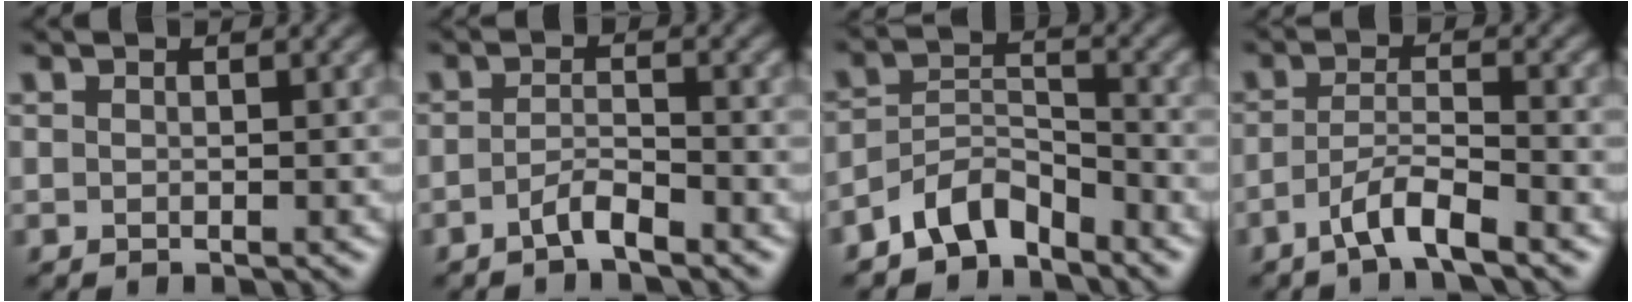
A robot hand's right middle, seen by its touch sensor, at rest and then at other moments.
{"total": 2.0, "force": [-1.4, 0.4, 1.3], "torque": [-0.027, 0.007, -0.030]}
{"total": 4.5, "force": [-3.6, 2.1, 1.8], "torque": [-0.027, 0.008, -0.076]}
{"total": 3.6, "force": [-2.4, 0.5, 2.6], "torque": [-0.050, 0.008, -0.053]}